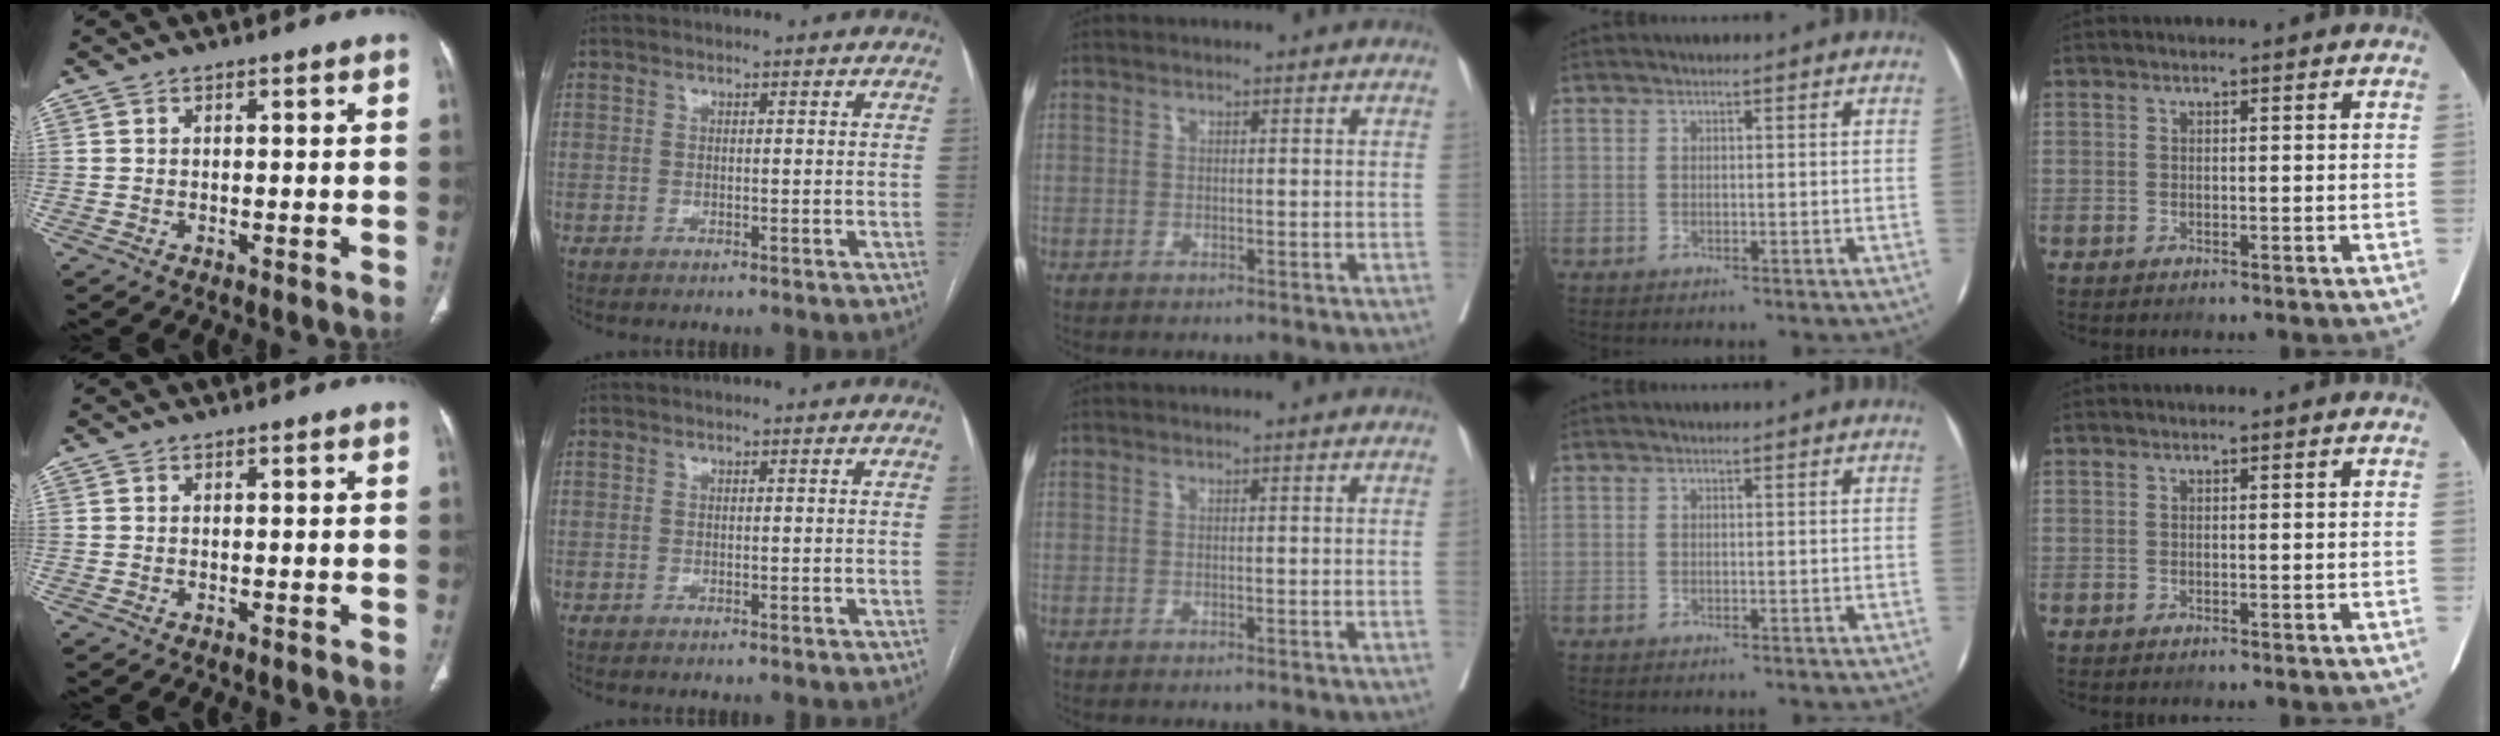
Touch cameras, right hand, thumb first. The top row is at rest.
{"middle": {"total": 0.7, "force": [0.0, -0.3, 0.6], "torque": [-0.004, 0.002, 0.001]}}